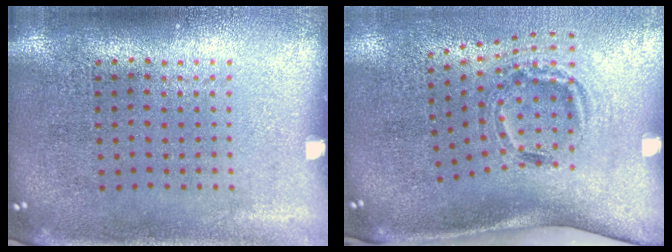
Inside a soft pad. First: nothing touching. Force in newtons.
{"total": 1.7, "press": 1.2, "slide": 1.3}